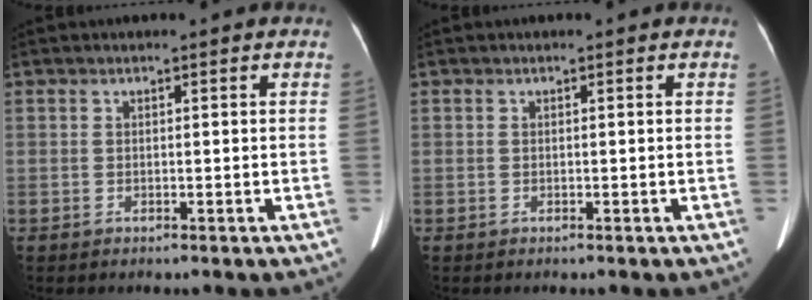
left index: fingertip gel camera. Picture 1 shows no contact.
{"total": 0.0}